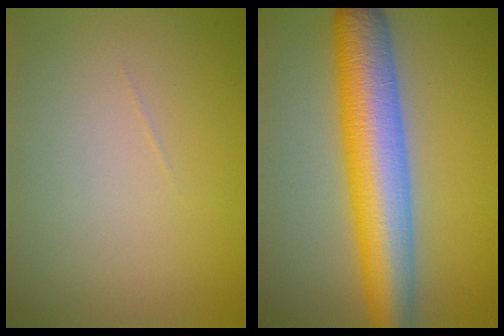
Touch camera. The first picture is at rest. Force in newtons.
{"total": 9.1, "press": 9.1, "slide": 0.2}